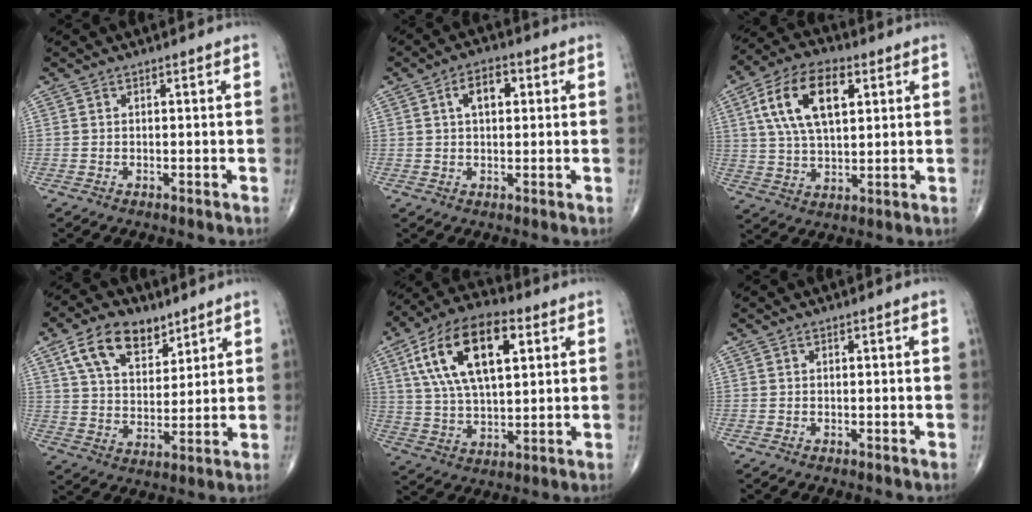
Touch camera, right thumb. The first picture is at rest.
{"total": 5.9, "force": [1.6, 3.3, 4.5], "torque": [-0.064, 0.008, 0.021]}
{"total": 15.0, "force": [4.8, 7.8, 11.8], "torque": [-0.212, 0.004, 0.087]}
{"total": 12.6, "force": [7.3, 7.3, 7.3], "torque": [-0.102, -0.030, 0.135]}
{"total": 19.2, "force": [6.6, 9.2, 15.5], "torque": [-0.273, 0.001, 0.114]}
{"total": 0.0}